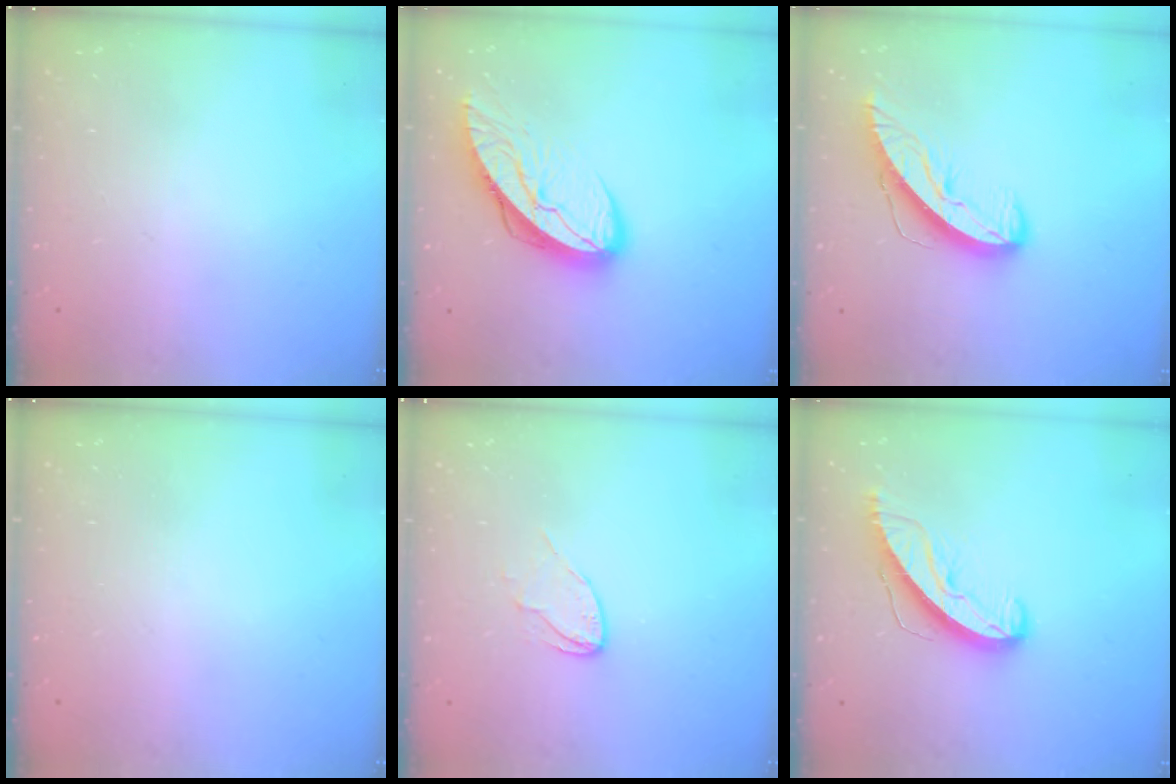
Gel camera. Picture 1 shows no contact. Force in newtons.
{"total": 11.7, "press": 11.6, "slide": 1.3}
{"total": 9.8, "press": 9.7, "slide": 1.2}
{"total": 0.0}
{"total": 6.3, "press": 6.3, "slide": 0.6}
{"total": 9.4, "press": 9.4, "slide": 0.4}